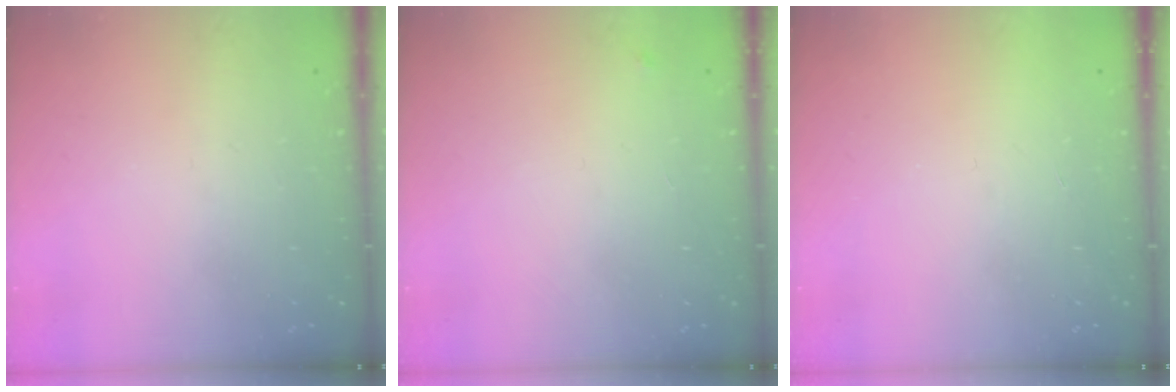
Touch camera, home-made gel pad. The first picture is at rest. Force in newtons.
{"total": 2.5, "press": 2.4, "slide": 0.4}
{"total": 1.6, "press": 1.6, "slide": 0.1}